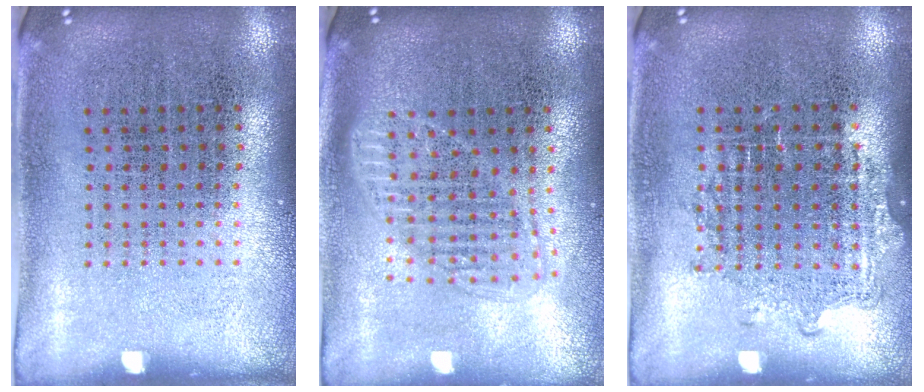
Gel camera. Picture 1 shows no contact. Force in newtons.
{"total": 1.5, "press": 1.3, "slide": 0.8}
{"total": 1.1, "press": 1.0, "slide": 0.4}